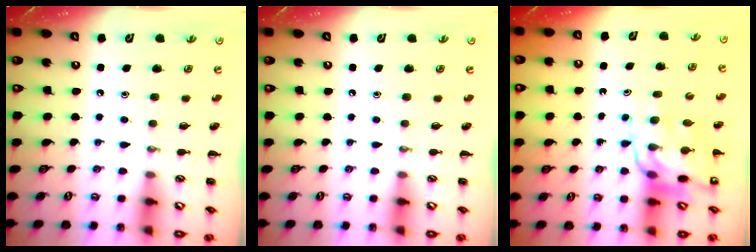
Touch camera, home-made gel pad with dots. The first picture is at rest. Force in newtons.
{"total": 0.0}
{"total": 12.7, "press": 12.2, "slide": 3.6}